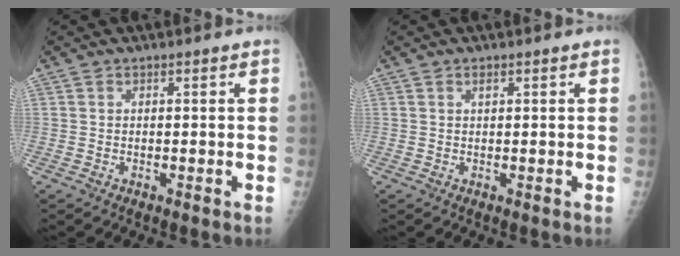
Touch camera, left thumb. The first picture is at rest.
{"total": 0.7, "force": [0.4, 0.3, 0.5], "torque": [-0.007, -0.001, 0.006]}